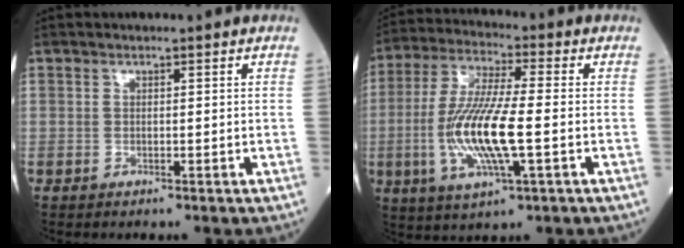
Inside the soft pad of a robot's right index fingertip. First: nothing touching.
{"total": 13.5, "force": [-2.4, 1.8, 13.1], "torque": [-0.274, -0.011, -0.047]}